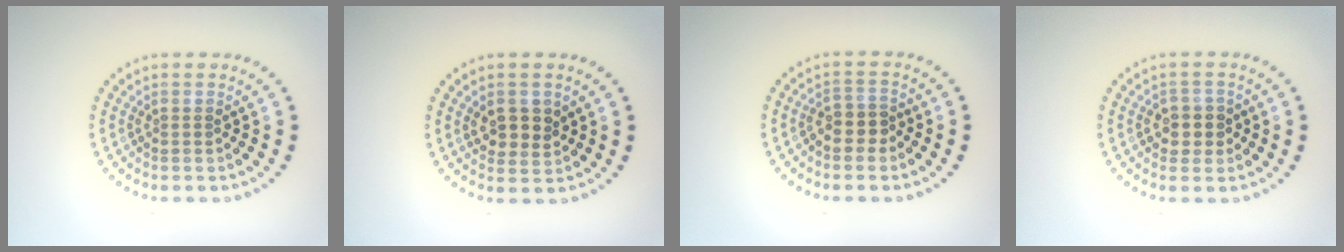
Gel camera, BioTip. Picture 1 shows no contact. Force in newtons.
{"total": 2.6, "press": 2.4, "slide": 1.0}
{"total": 2.5, "press": 2.2, "slide": 1.1}
{"total": 2.4, "press": 2.3, "slide": 0.9}